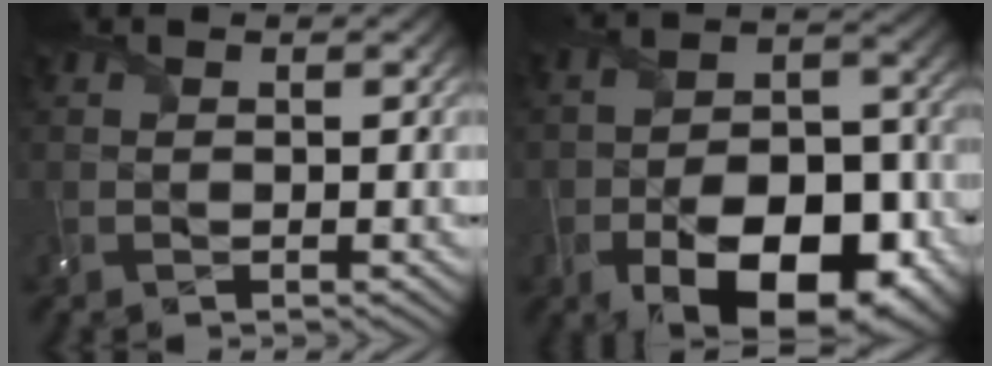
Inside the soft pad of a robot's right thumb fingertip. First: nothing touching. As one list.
[{"total": 16.1, "force": [-7.7, 8.9, 10.9], "torque": [-0.154, -0.029, -0.123]}]